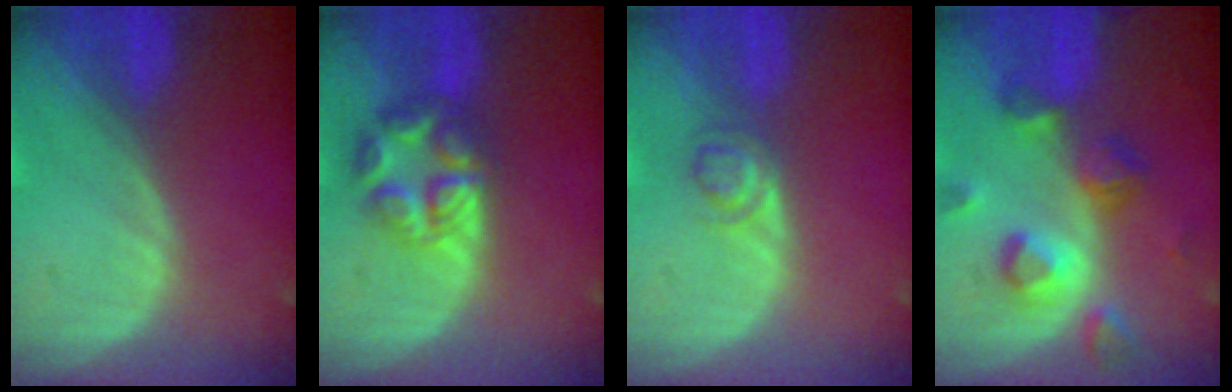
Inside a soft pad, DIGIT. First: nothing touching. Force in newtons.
{"total": 6.5, "press": 6.5, "slide": 0.1}
{"total": 2.7, "press": 2.7, "slide": 0.2}
{"total": 7.9, "press": 7.7, "slide": 2.0}